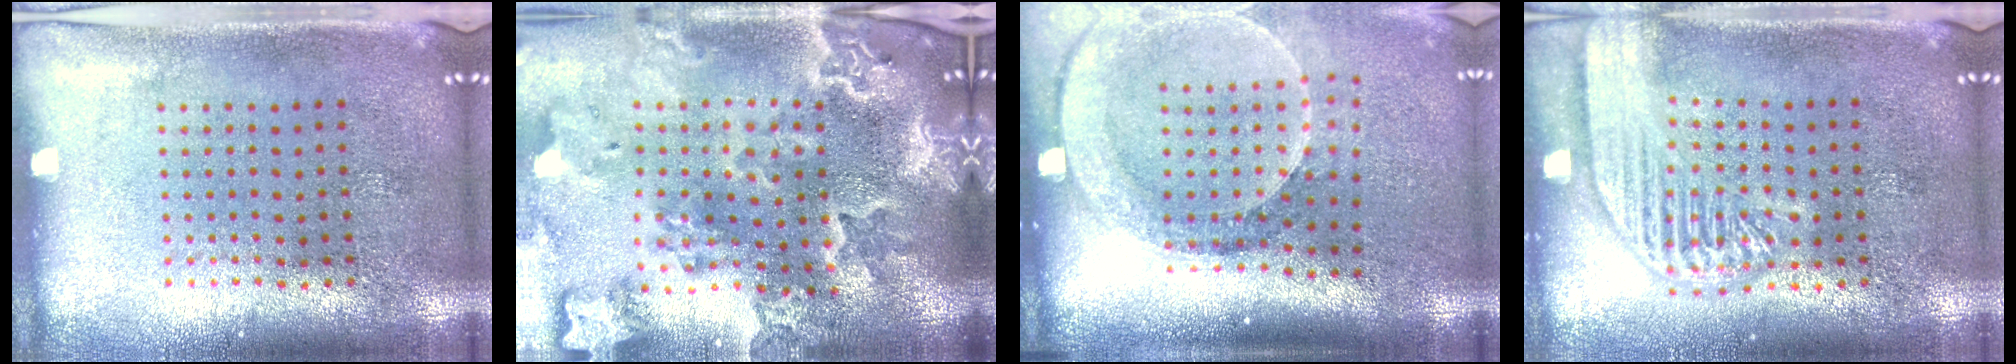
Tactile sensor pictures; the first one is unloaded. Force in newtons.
{"total": 4.6, "press": 3.8, "slide": 2.6}
{"total": 2.6, "press": 2.0, "slide": 1.7}
{"total": 2.5, "press": 2.5, "slide": 0.2}